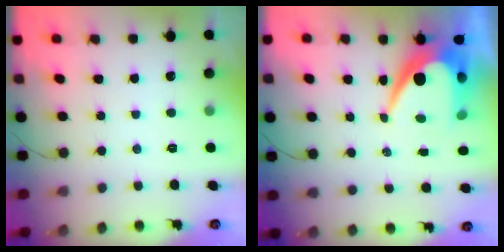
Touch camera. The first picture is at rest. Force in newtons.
{"total": 11.2, "press": 11.1, "slide": 0.9}